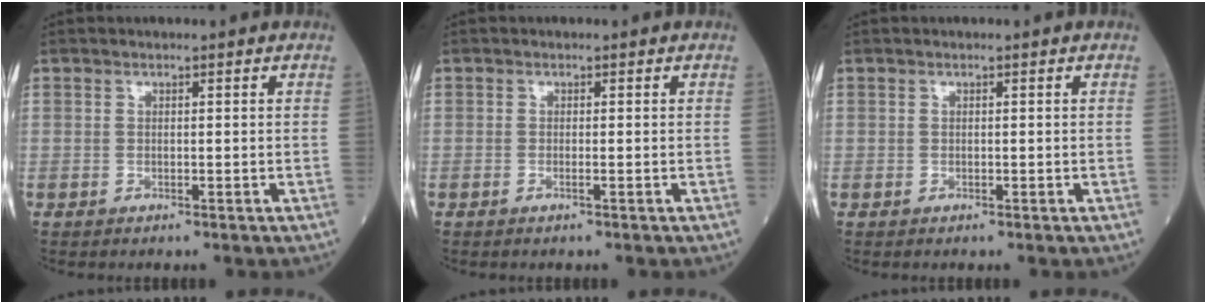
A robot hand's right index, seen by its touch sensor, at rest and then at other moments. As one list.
[{"total": 0.5, "force": [-0.3, -0.1, 0.4], "torque": [-0.011, 0.001, -0.006]}, {"total": 0.0}]